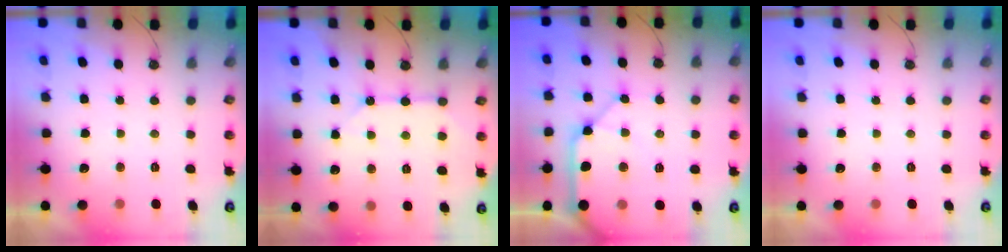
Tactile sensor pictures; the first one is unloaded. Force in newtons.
{"total": 9.0, "press": 9.0, "slide": 1.0}
{"total": 12.0, "press": 11.9, "slide": 1.6}
{"total": 0.0}